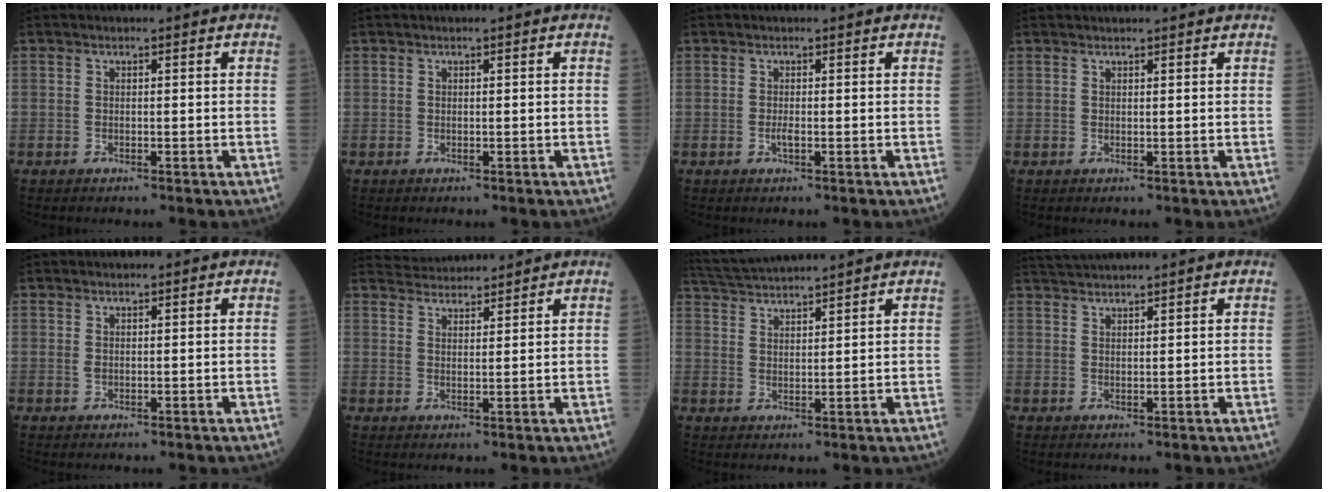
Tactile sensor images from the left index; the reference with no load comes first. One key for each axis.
{"total": 0.0}
{"total": 0.6, "fx": -0.3, "fy": 0.1, "fz": 0.6, "tx": -0.011, "ty": -0.003, "tz": -0.007}
{"total": 2.9, "fx": 2.8, "fy": 0.0, "fz": 0.7, "tx": -0.007, "ty": 0.022, "tz": 0.037}
{"total": 1.1, "fx": 0.8, "fy": 0.4, "fz": 0.6, "tx": -0.017, "ty": 0.014, "tz": 0.016}
{"total": 5.3, "fx": 5.3, "fy": 0.2, "fz": 0.2, "tx": -0.013, "ty": 0.030, "tz": 0.089}
{"total": 9.1, "fx": 8.7, "fy": -1.1, "fz": 2.7, "tx": -0.058, "ty": 0.029, "tz": 0.146}
{"total": 4.7, "fx": 4.4, "fy": -1.1, "fz": 1.2, "tx": -0.020, "ty": 0.027, "tz": 0.080}